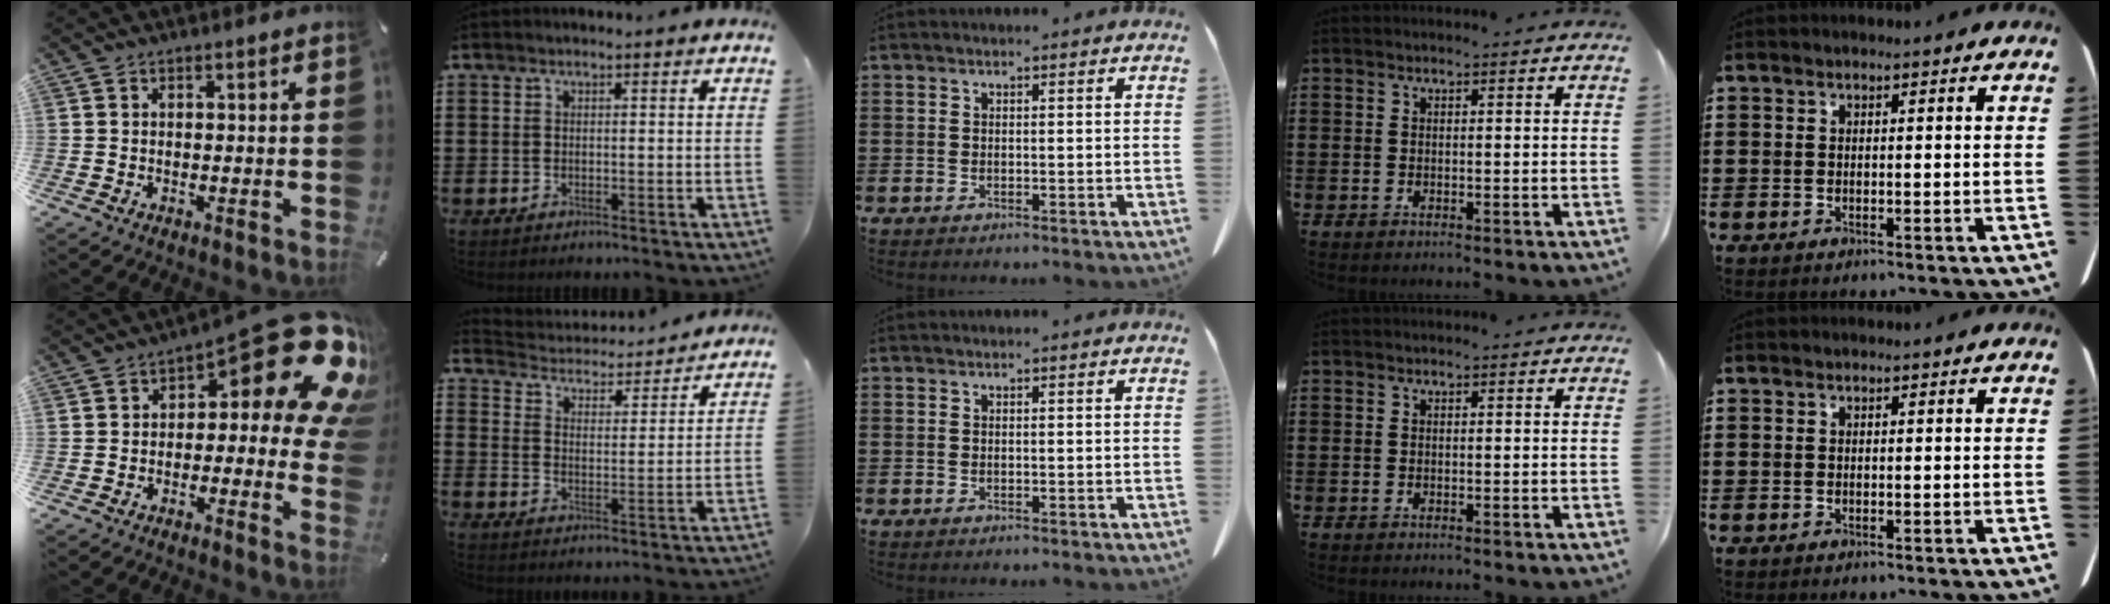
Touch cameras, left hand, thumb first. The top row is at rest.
{"thumb": {"total": 20.7, "force": [9.0, 8.0, 16.9], "torque": [-0.200, -0.068, 0.151]}, "index": {"total": 3.7, "force": [3.7, 0.2, 0.0], "torque": [-0.024, -0.032, 0.057]}}